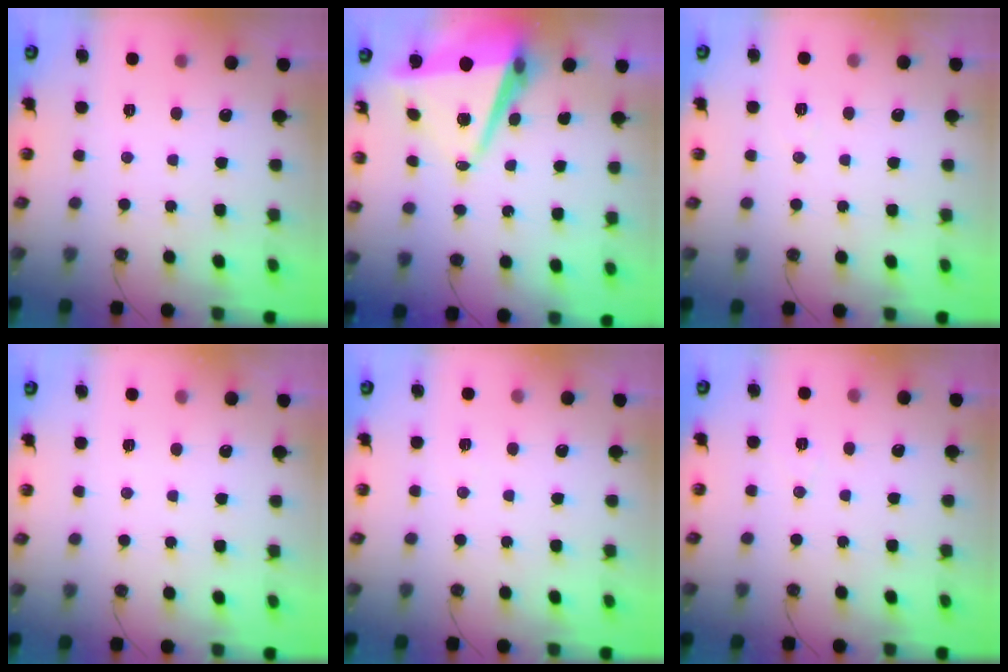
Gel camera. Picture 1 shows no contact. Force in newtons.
{"total": 9.7, "press": 9.1, "slide": 3.2}
{"total": 6.3, "press": 4.6, "slide": 4.3}
{"total": 2.8, "press": 2.2, "slide": 1.6}
{"total": 3.9, "press": 2.9, "slide": 2.6}
{"total": 5.5, "press": 3.1, "slide": 4.5}